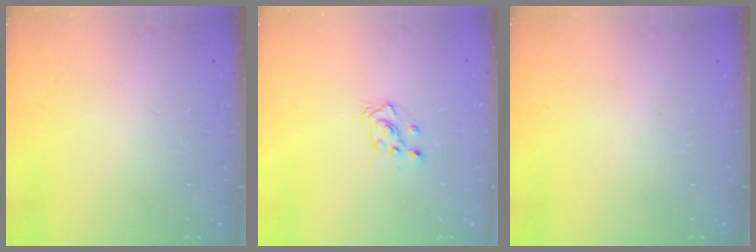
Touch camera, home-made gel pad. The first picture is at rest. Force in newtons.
{"total": 2.7, "press": 2.7, "slide": 0.2}
{"total": 0.0}